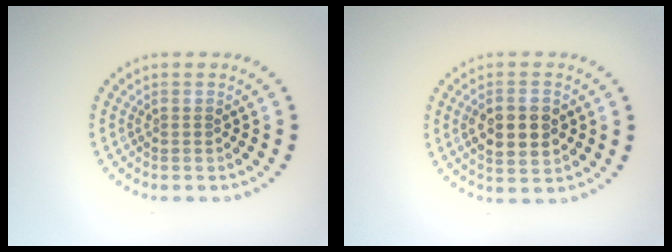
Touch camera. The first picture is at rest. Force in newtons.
{"total": 4.5, "press": 4.5, "slide": 0.2}